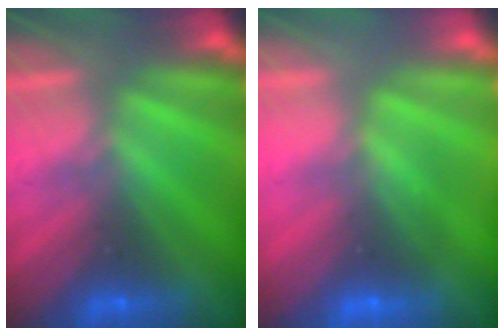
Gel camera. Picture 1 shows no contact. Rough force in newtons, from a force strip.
{"total": 2.7}